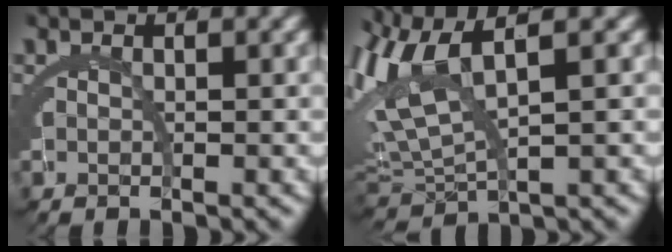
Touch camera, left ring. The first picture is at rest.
{"total": 7.0, "force": [1.4, 4.7, 5.1], "torque": [-0.133, -0.006, 0.029]}